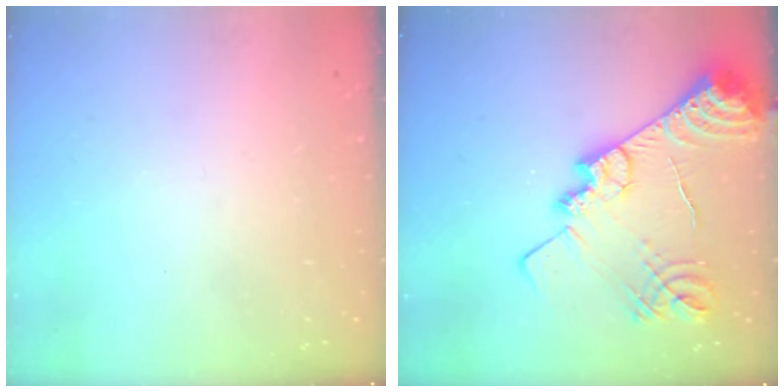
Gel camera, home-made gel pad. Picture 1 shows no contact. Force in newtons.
{"total": 20.6, "press": 20.5, "slide": 1.9}